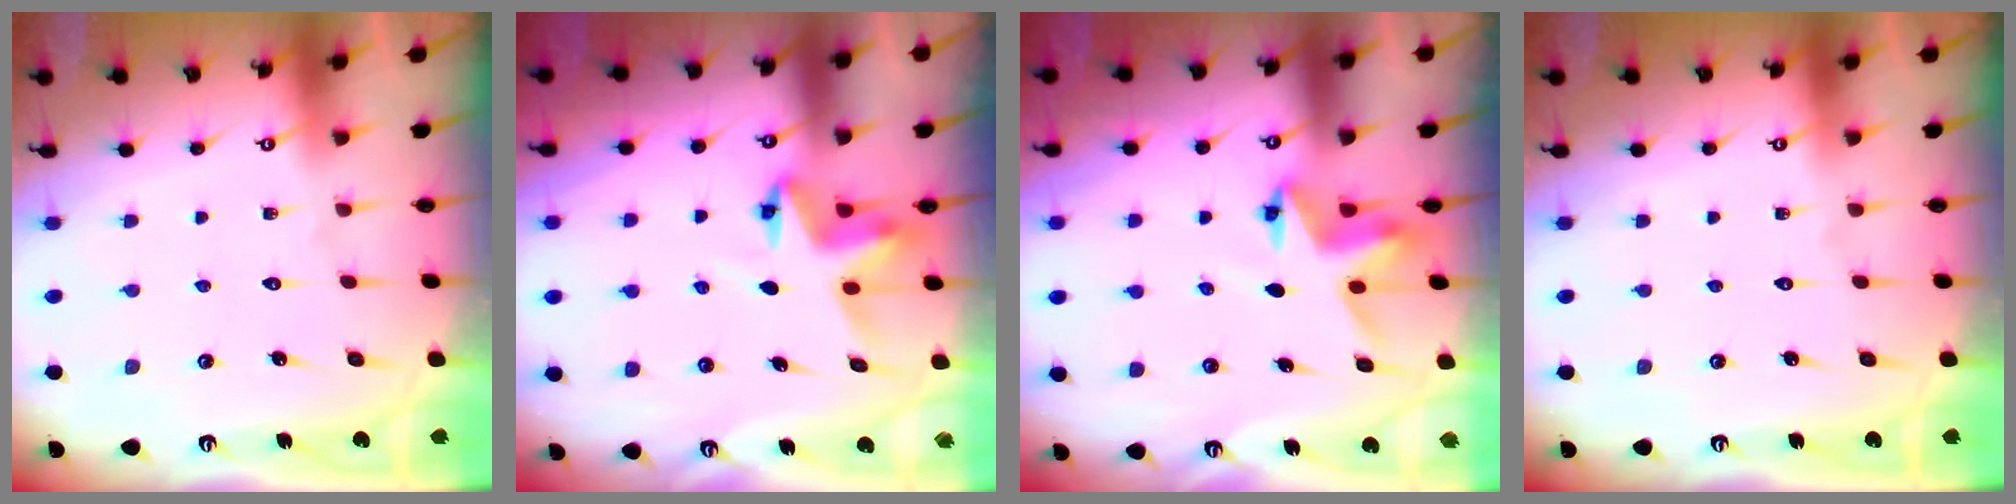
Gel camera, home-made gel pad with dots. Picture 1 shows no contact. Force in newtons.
{"total": 5.8, "press": 5.8, "slide": 0.2}
{"total": 4.3, "press": 4.3, "slide": 0.1}
{"total": 0.0}